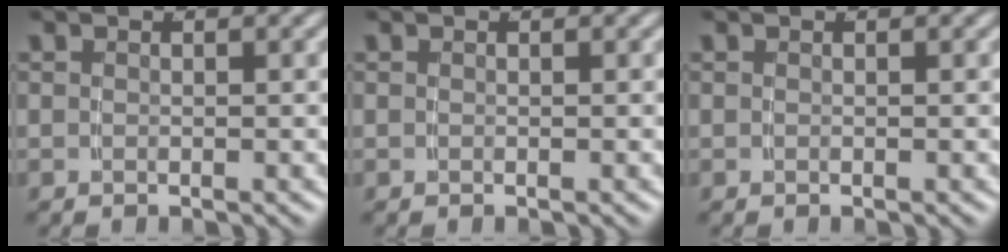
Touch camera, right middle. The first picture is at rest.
{"total": 0.0}
{"total": 0.0}